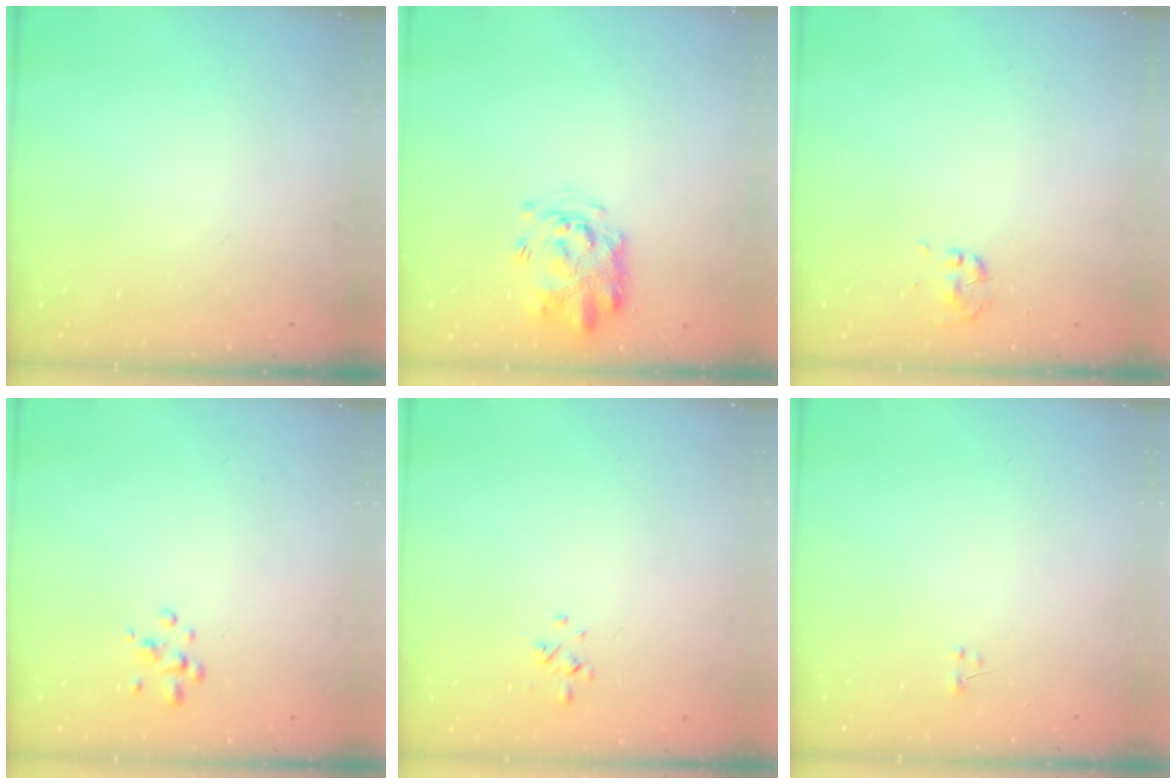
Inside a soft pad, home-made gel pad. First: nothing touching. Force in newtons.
{"total": 3.3, "press": 3.2, "slide": 0.8}
{"total": 0.0}
{"total": 2.3, "press": 2.2, "slide": 0.3}
{"total": 0.6, "press": 0.4, "slide": 0.5}
{"total": 0.0}